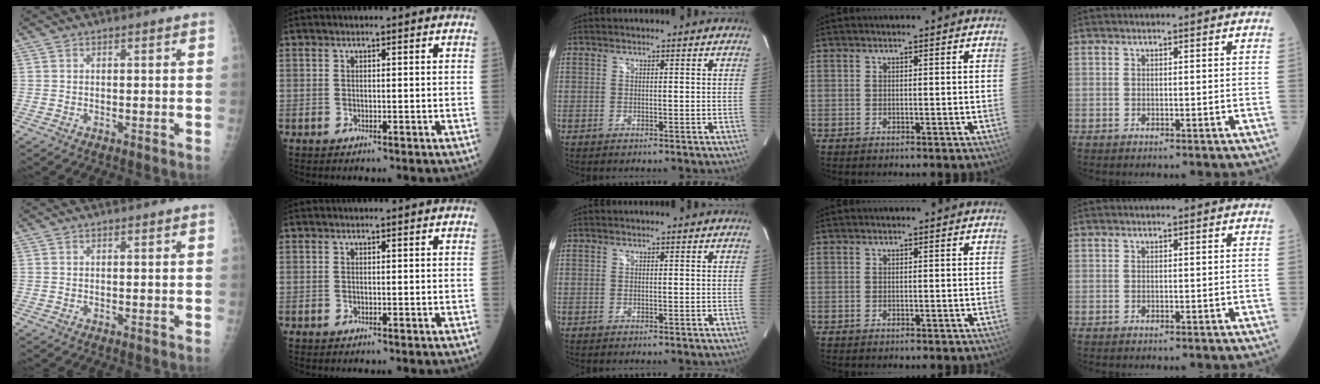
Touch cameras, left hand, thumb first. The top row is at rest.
{}